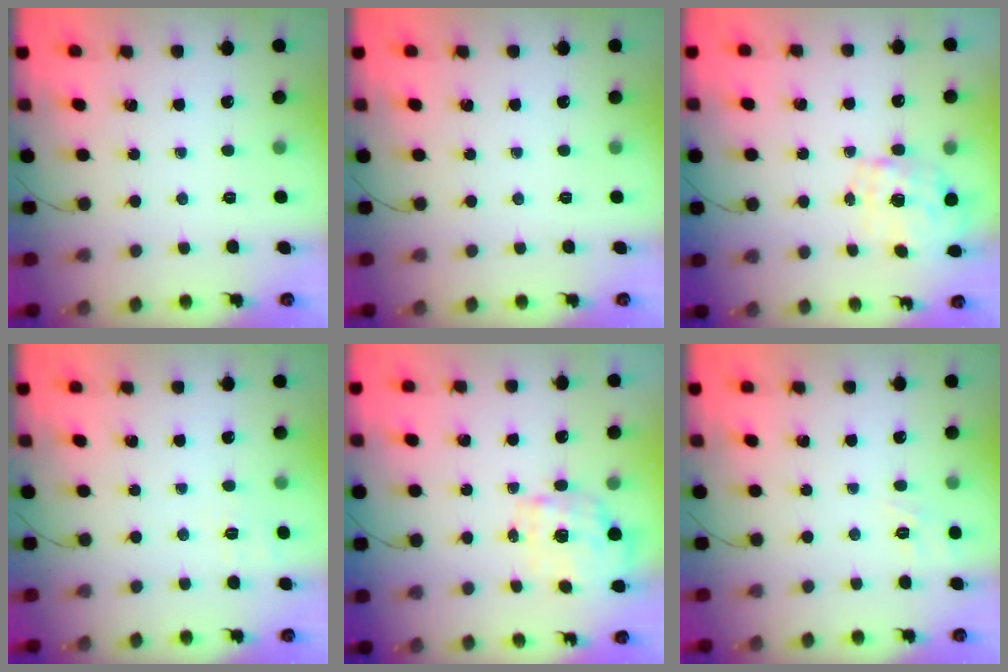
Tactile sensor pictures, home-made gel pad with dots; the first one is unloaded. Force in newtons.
{"total": 0.0}
{"total": 1.9, "press": 1.7, "slide": 0.7}
{"total": 4.5, "press": 4.1, "slide": 1.7}
{"total": 2.6, "press": 2.3, "slide": 1.3}
{"total": 8.8, "press": 8.5, "slide": 1.9}